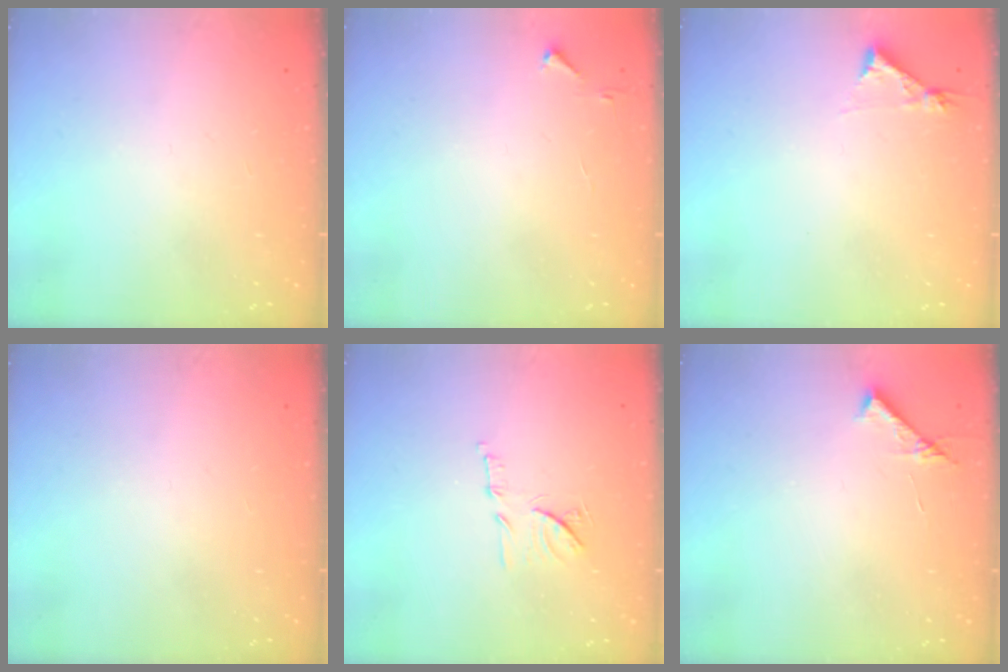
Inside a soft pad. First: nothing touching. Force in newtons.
{"total": 2.8, "press": 2.8, "slide": 0.4}
{"total": 4.3, "press": 4.3, "slide": 0.5}
{"total": 0.0}
{"total": 9.6, "press": 9.6, "slide": 0.3}
{"total": 6.9, "press": 6.9, "slide": 0.7}